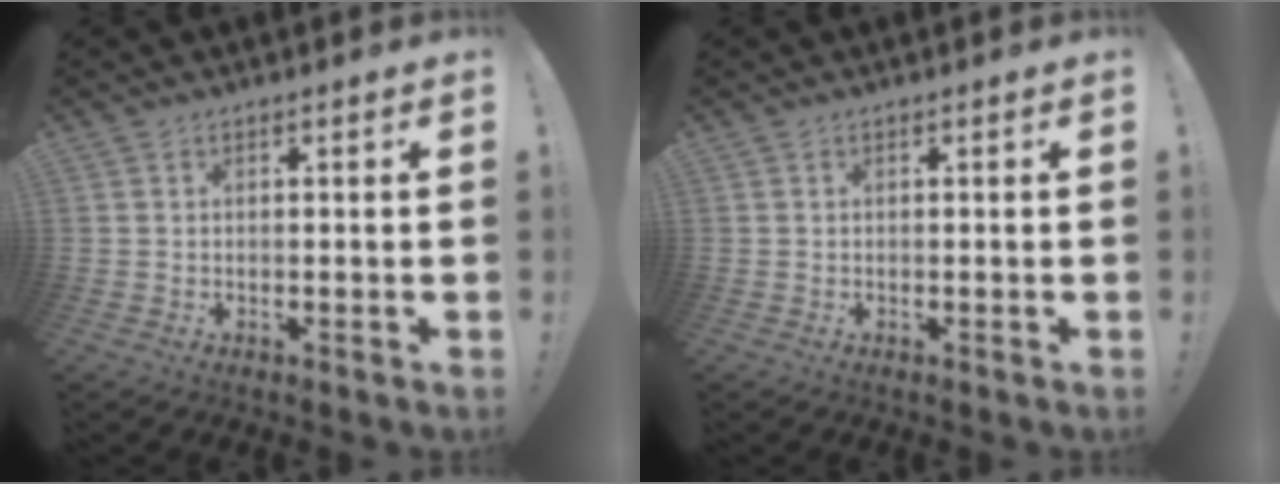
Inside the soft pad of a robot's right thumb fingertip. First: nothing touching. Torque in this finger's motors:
{"motor_torque": [0.04, -0.18, 0.15, -0.03, 0.00]}